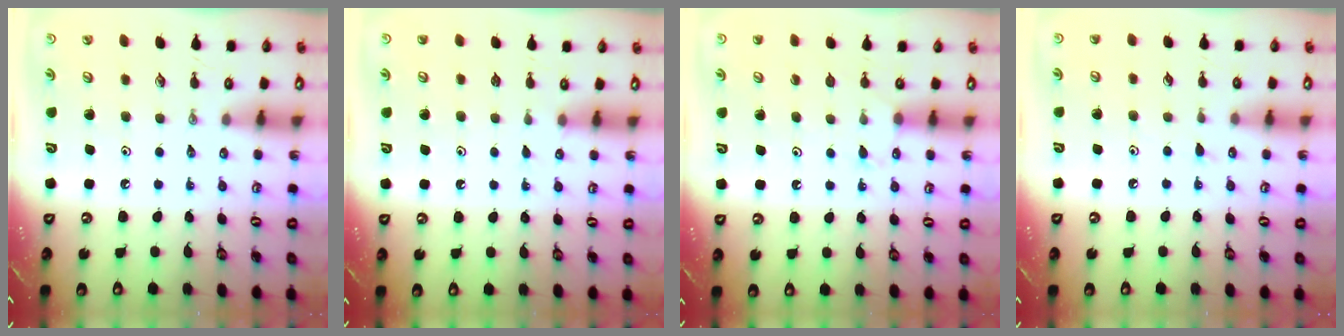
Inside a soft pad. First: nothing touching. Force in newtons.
{"total": 1.7, "press": 1.6, "slide": 0.2}
{"total": 6.0, "press": 6.0, "slide": 0.5}
{"total": 6.7, "press": 6.7, "slide": 0.6}